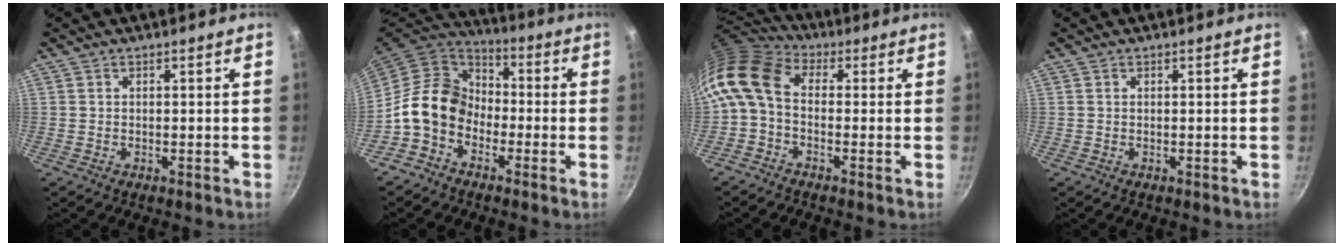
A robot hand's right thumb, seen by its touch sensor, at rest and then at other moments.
{"total": 12.5, "force": [-3.7, 9.8, 6.8], "torque": [-0.081, 0.048, -0.094]}
{"total": 10.4, "force": [-0.4, 7.1, 7.6], "torque": [-0.152, 0.026, -0.029]}
{"total": 0.0}